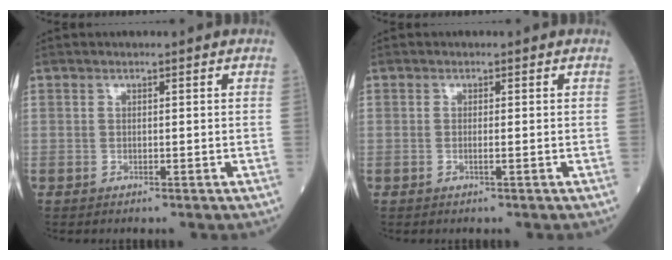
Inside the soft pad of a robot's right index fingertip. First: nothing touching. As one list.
[{"total": 0.8, "force": [-0.2, -0.1, 0.7], "torque": [-0.018, 0.000, -0.002]}]